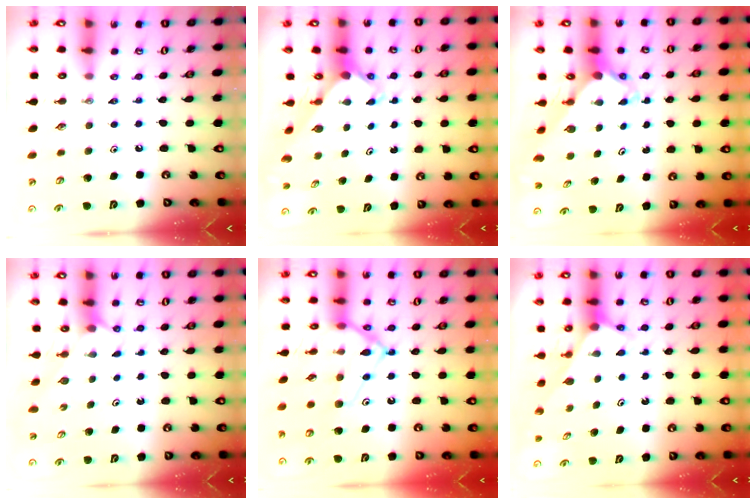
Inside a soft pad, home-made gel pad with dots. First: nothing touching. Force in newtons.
{"total": 2.2, "press": 2.2, "slide": 0.1}
{"total": 2.7, "press": 2.7, "slide": 0.2}
{"total": 1.2, "press": 1.2, "slide": 0.2}
{"total": 16.8, "press": 16.8, "slide": 0.9}
{"total": 2.7, "press": 2.7, "slide": 0.2}